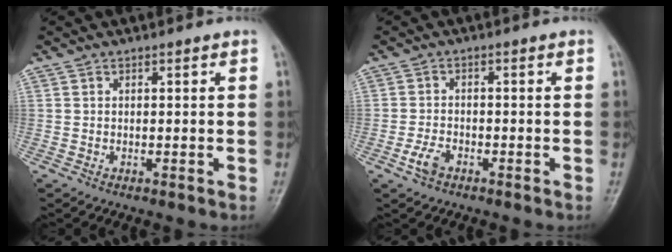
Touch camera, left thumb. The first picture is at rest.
{"total": 3.2, "force": [-1.9, 1.8, 1.9], "torque": [-0.042, 0.009, -0.035]}